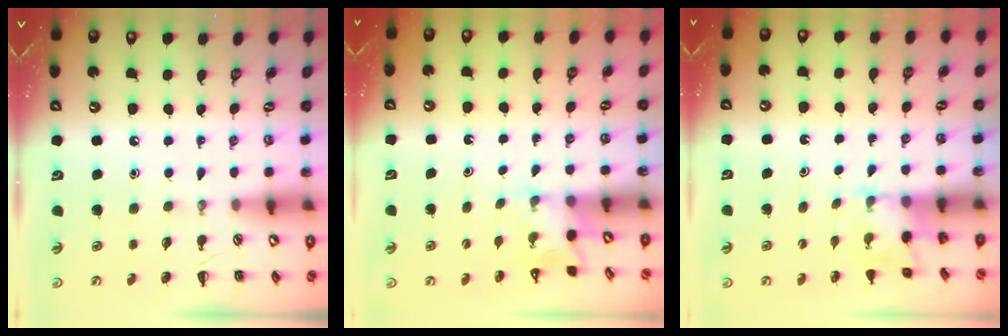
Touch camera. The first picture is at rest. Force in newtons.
{"total": 2.2, "press": 2.1, "slide": 0.7}
{"total": 2.3, "press": 2.2, "slide": 0.7}